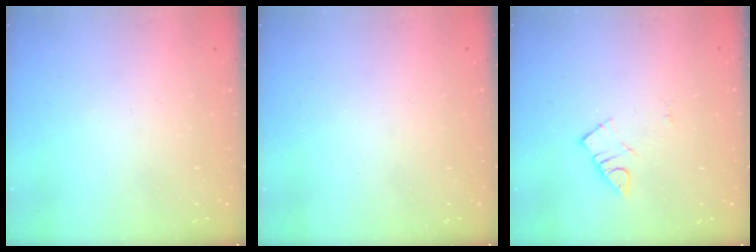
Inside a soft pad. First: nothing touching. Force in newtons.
{"total": 0.0}
{"total": 3.1, "press": 3.0, "slide": 0.4}